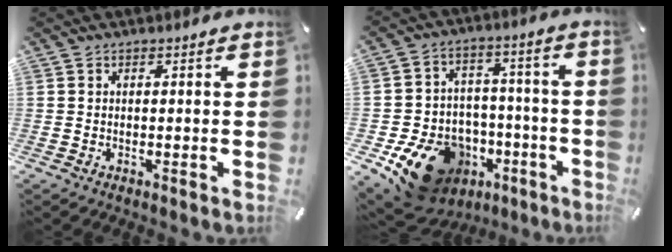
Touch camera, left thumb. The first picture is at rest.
{"total": 16.8, "force": [-8.6, 12.2, 7.9], "torque": [-0.120, 0.047, -0.128]}